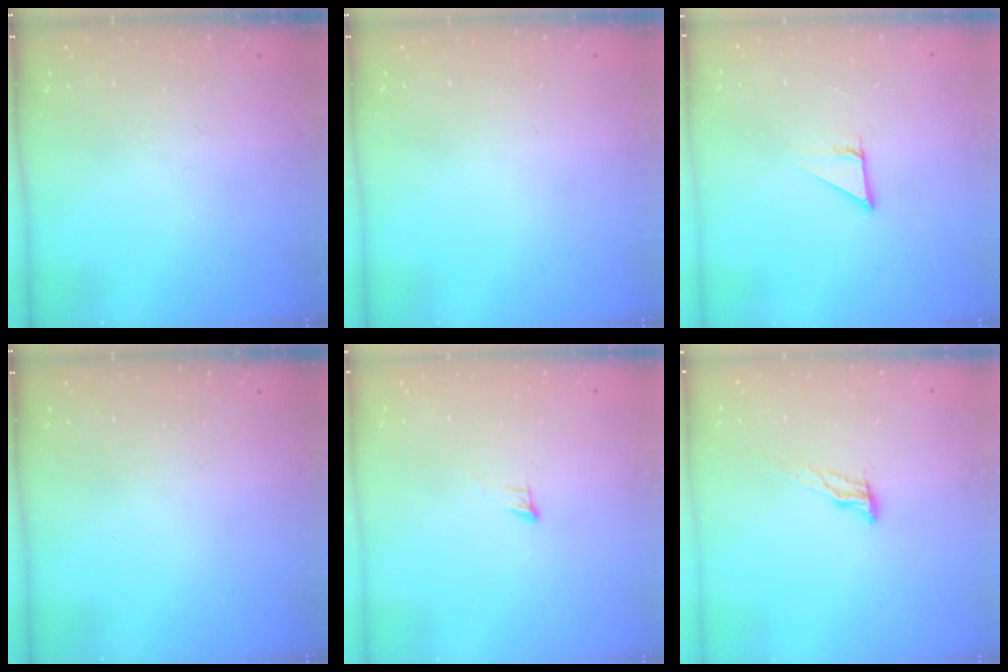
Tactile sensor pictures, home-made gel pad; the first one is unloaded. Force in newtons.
{"total": 0.0}
{"total": 2.9, "press": 2.9, "slide": 0.2}
{"total": 0.0}
{"total": 4.3, "press": 4.1, "slide": 1.0}
{"total": 8.6, "press": 8.2, "slide": 2.5}